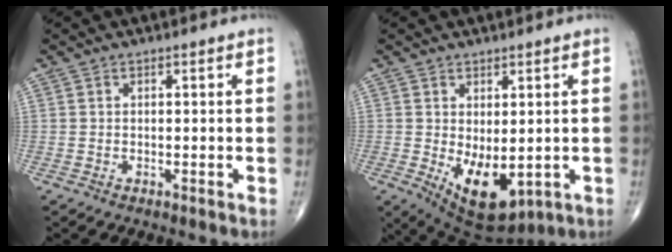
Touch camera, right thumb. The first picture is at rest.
{"total": 10.1, "force": [-1.5, 5.3, 8.5], "torque": [-0.119, -0.013, 0.002]}